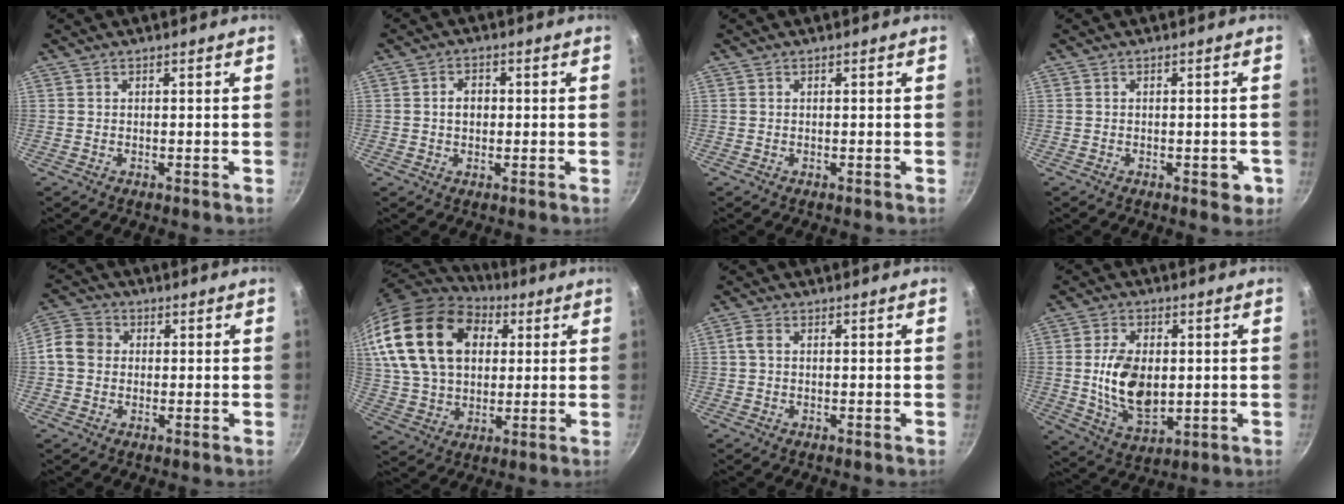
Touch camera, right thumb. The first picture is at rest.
{"total": 3.6, "force": [0.1, 2.7, 2.3], "torque": [-0.020, 0.011, 0.001]}
{"total": 0.0}
{"total": 3.1, "force": [-1.1, 1.6, 2.4], "torque": [-0.015, 0.005, -0.013]}
{"total": 6.3, "force": [0.2, 5.5, 3.1], "torque": [-0.038, 0.012, -0.016]}
{"total": 24.0, "force": [8.2, 16.3, 15.7], "torque": [-0.278, 0.000, 0.150]}
{"total": 2.0, "force": [0.2, 1.4, 1.5], "torque": [-0.034, 0.007, 0.002]}
{"total": 12.6, "force": [0.4, 7.7, 9.9], "torque": [-0.163, -0.013, 0.014]}